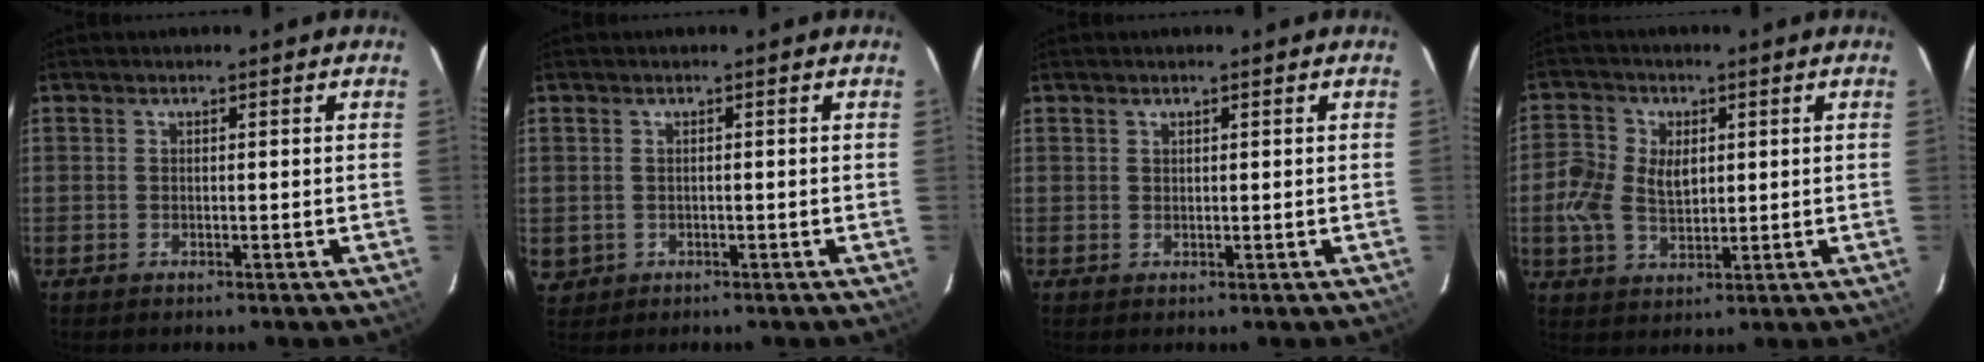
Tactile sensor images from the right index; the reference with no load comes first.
{"total": 2.7, "force": [-0.1, 2.6, 0.6], "torque": [-0.011, -0.001, 0.005]}
{"total": 0.6, "force": [0.5, 0.3, 0.1], "torque": [-0.001, 0.001, 0.009]}
{"total": 7.6, "force": [0.4, 5.5, 5.2], "torque": [-0.117, 0.009, 0.005]}